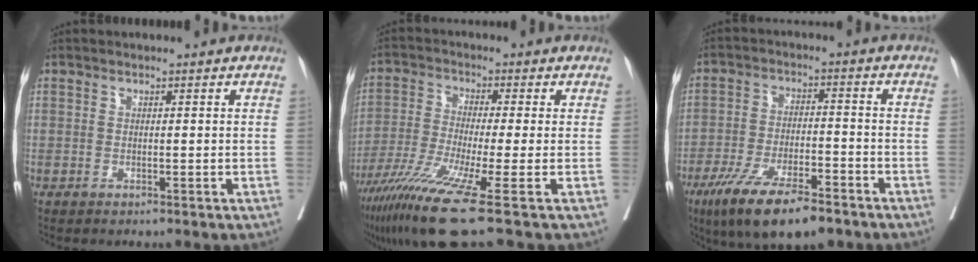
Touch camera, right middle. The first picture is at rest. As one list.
[{"total": 12.5, "force": [-7.6, -1.3, 9.8], "torque": [-0.192, -0.040, -0.139]}, {"total": 13.2, "force": [-9.0, 3.1, 9.2], "torque": [-0.165, -0.022, -0.153]}]